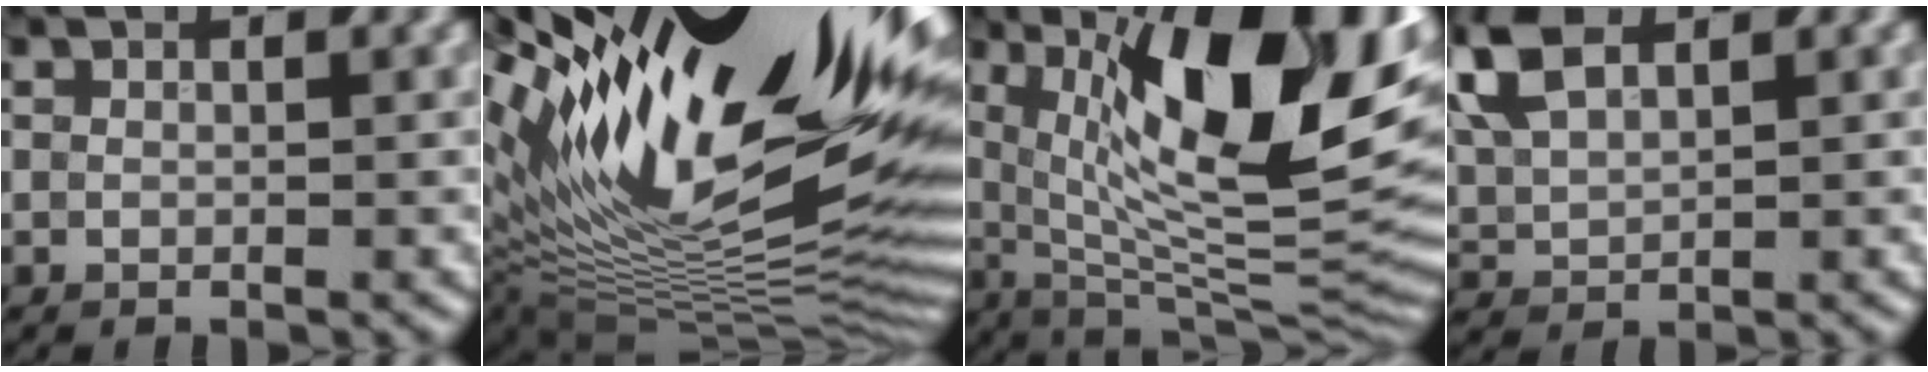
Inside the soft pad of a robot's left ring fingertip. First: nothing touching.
{"total": 20.5, "force": [9.3, 6.7, 17.0], "torque": [-0.267, 0.030, 0.170]}
{"total": 16.4, "force": [5.3, 5.4, 14.5], "torque": [-0.213, 0.000, 0.096]}
{"total": 7.9, "force": [3.8, 4.3, 5.5], "torque": [-0.156, 0.042, 0.075]}